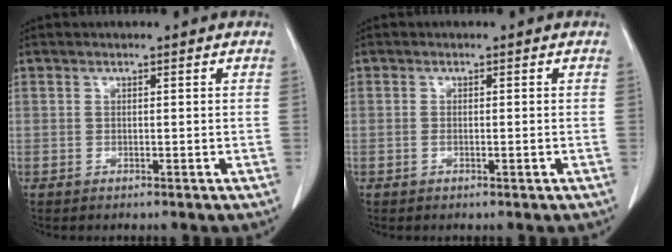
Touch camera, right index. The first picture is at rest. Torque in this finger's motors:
{"motor_torque": [0.01, 0.00, -0.04, 0.00]}